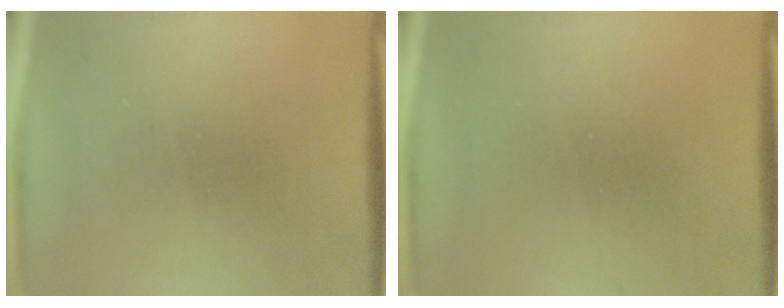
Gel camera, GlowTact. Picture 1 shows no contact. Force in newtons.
{"total": 1.1}